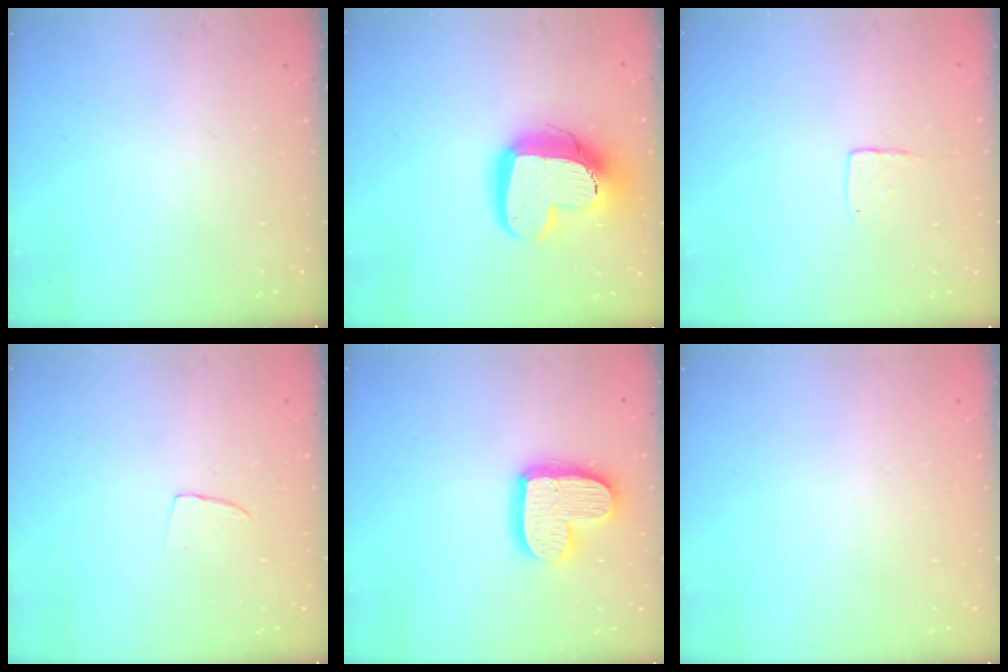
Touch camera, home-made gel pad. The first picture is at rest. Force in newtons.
{"total": 16.6, "press": 16.5, "slide": 1.6}
{"total": 3.7, "press": 3.7, "slide": 0.3}
{"total": 2.9, "press": 2.9, "slide": 0.2}
{"total": 15.6, "press": 15.5, "slide": 1.3}
{"total": 0.0}